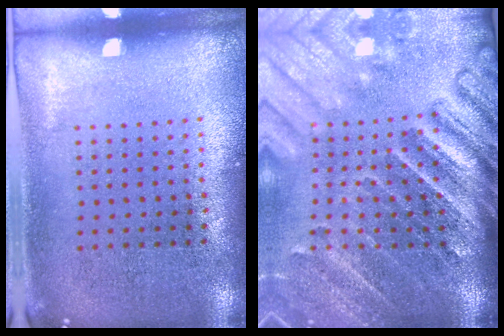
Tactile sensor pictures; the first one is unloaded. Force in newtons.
{"total": 4.4, "press": 3.5, "slide": 2.7}